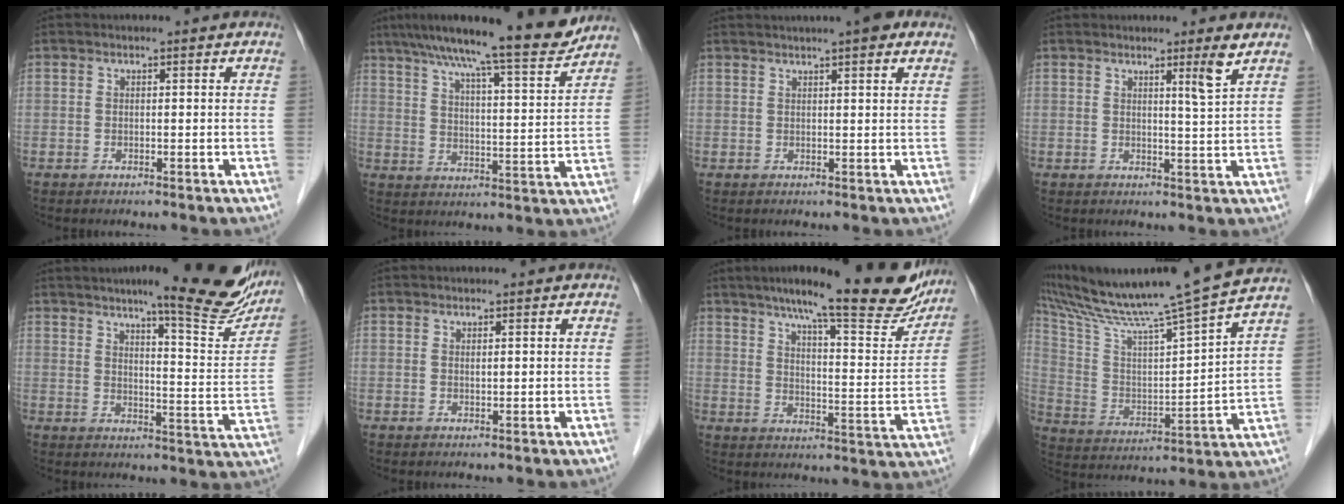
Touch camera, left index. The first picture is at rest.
{"total": 16.5, "force": [14.1, 0.3, 8.4], "torque": [-0.123, 0.001, 0.206]}
{"total": 6.1, "force": [4.5, 0.7, 4.1], "torque": [-0.054, 0.026, 0.059]}
{"total": 3.3, "force": [2.0, -1.0, 2.3], "torque": [-0.035, -0.013, 0.038]}
{"total": 19.2, "force": [15.2, 2.2, 11.5], "torque": [-0.135, -0.024, 0.188]}
{"total": 0.7, "force": [0.2, 0.2, 0.7], "torque": [-0.014, -0.002, 0.005]}
{"total": 22.5, "force": [18.5, 3.2, 12.3], "torque": [-0.173, -0.015, 0.243]}
{"total": 20.9, "force": [18.2, -1.9, 10.1], "torque": [-0.186, -0.024, 0.291]}